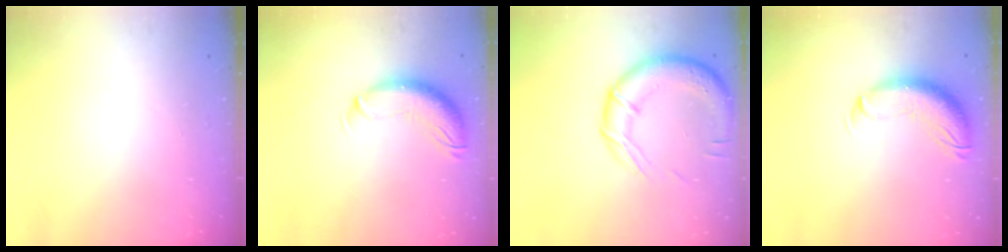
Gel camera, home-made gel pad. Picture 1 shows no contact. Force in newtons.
{"total": 10.6, "press": 10.4, "slide": 2.2}
{"total": 16.5, "press": 16.2, "slide": 2.9}
{"total": 11.2, "press": 10.8, "slide": 2.9}